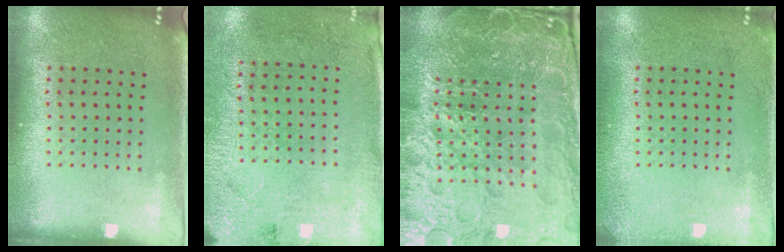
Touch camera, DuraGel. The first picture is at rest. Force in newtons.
{"total": 2.7, "press": 2.2, "slide": 1.6}
{"total": 6.9, "press": 6.1, "slide": 3.2}
{"total": 1.4, "press": 1.4, "slide": 0.1}